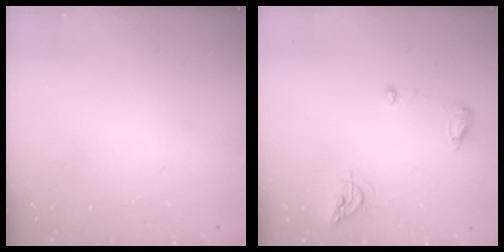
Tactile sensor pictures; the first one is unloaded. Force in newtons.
{"total": 8.0, "press": 8.0, "slide": 0.9}